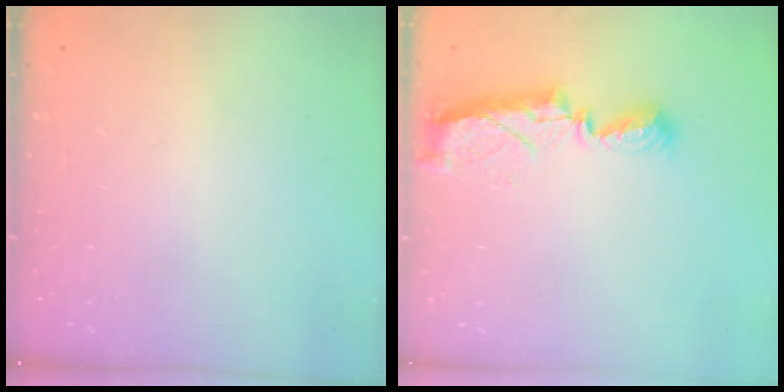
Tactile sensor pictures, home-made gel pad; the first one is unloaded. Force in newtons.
{"total": 8.8, "press": 8.7, "slide": 0.4}